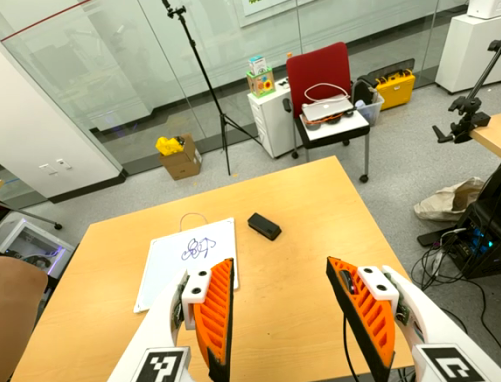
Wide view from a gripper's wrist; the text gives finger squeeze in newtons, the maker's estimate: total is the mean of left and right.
{"total": 0.0}